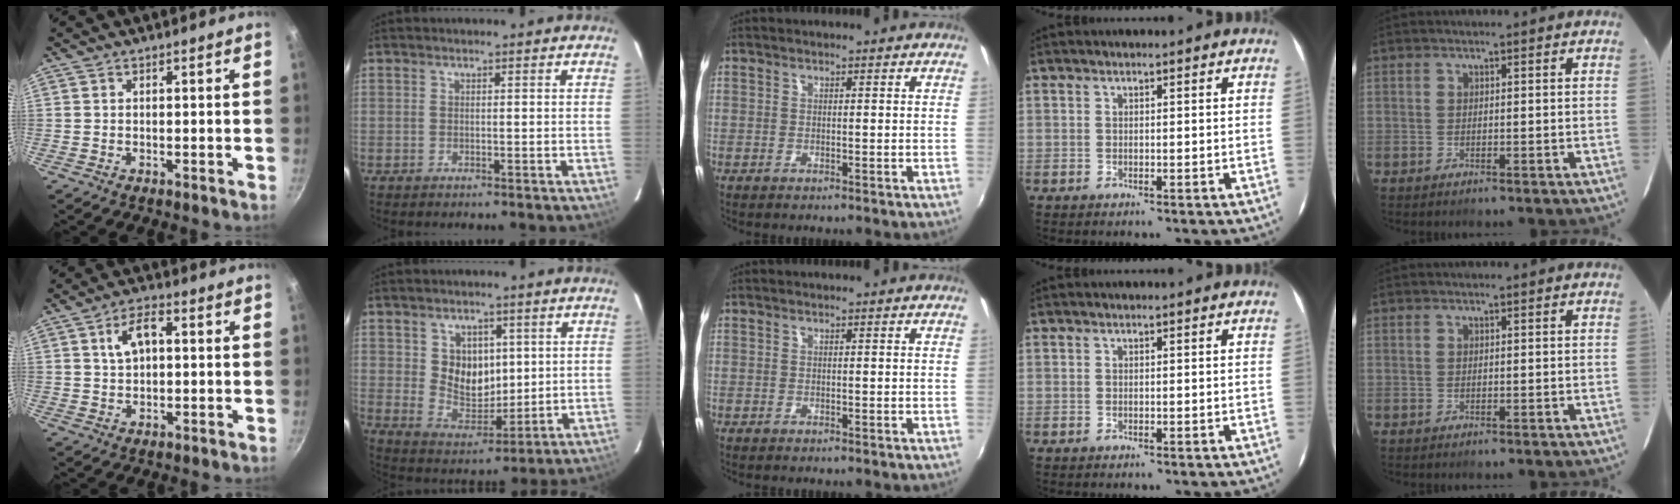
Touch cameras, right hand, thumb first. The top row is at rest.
{"thumb": {"total": 6.1, "force": [1.2, 3.4, 4.9], "torque": [-0.075, 0.015, 0.021]}, "index": {"total": 8.9, "force": [2.5, 7.2, 4.6], "torque": [-0.083, -0.001, 0.062]}}